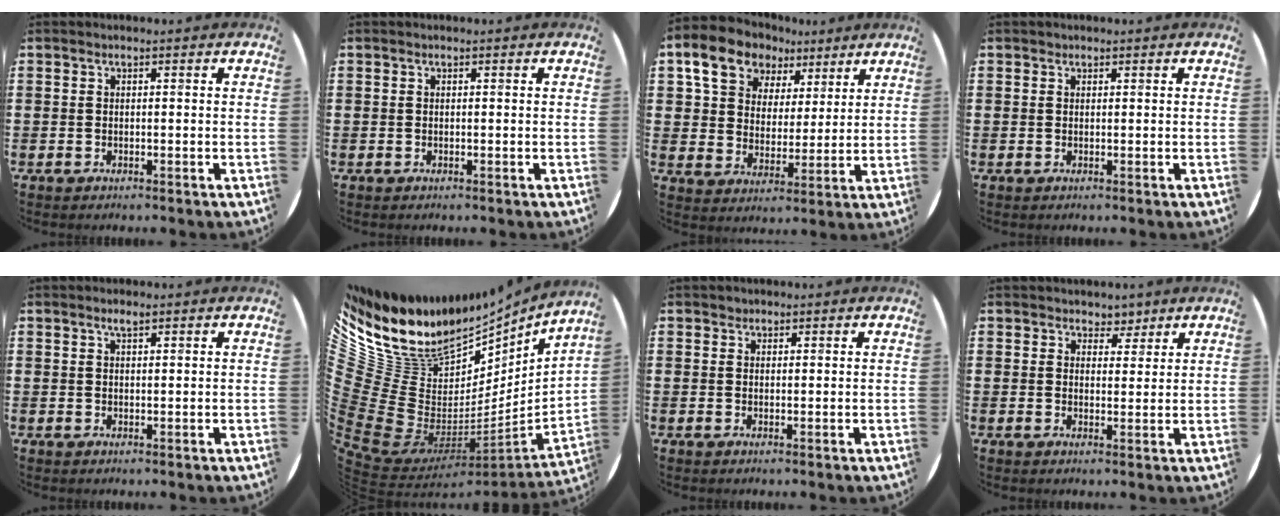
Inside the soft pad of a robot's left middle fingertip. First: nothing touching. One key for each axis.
{"total": 0.0}
{"total": 9.9, "fx": 6.9, "fy": 6.5, "fz": 2.9, "tx": -0.083, "ty": -0.010, "tz": 0.128}
{"total": 0.0}
{"total": 1.1, "fx": 0.9, "fy": 0.2, "fz": 0.6, "tx": -0.013, "ty": 0.002, "tz": 0.016}
{"total": 10.5, "fx": 5.3, "fy": 8.7, "fz": 2.8, "tx": -0.114, "ty": -0.082, "tz": 0.102}
{"total": 0.8, "fx": 0.7, "fy": 0.4, "fz": -0.1, "tx": 0.000, "ty": 0.001, "tz": 0.015}
{"total": 2.9, "fx": 2.6, "fy": 1.2, "fz": 0.1, "tx": 0.000, "ty": -0.009, "tz": 0.047}